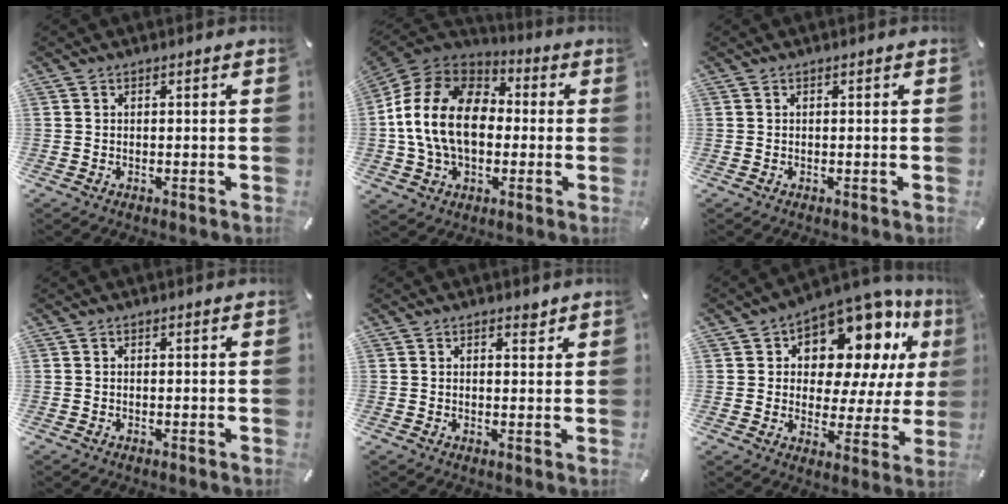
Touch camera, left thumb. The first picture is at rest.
{"total": 17.7, "force": [-1.1, 13.4, 11.6], "torque": [-0.252, 0.024, -0.022]}
{"total": 0.0}
{"total": 0.0}
{"total": 1.8, "force": [1.3, 1.0, 0.9], "torque": [-0.003, -0.006, 0.019]}
{"total": 14.4, "force": [9.1, 7.8, 7.9], "torque": [-0.126, -0.079, 0.158]}